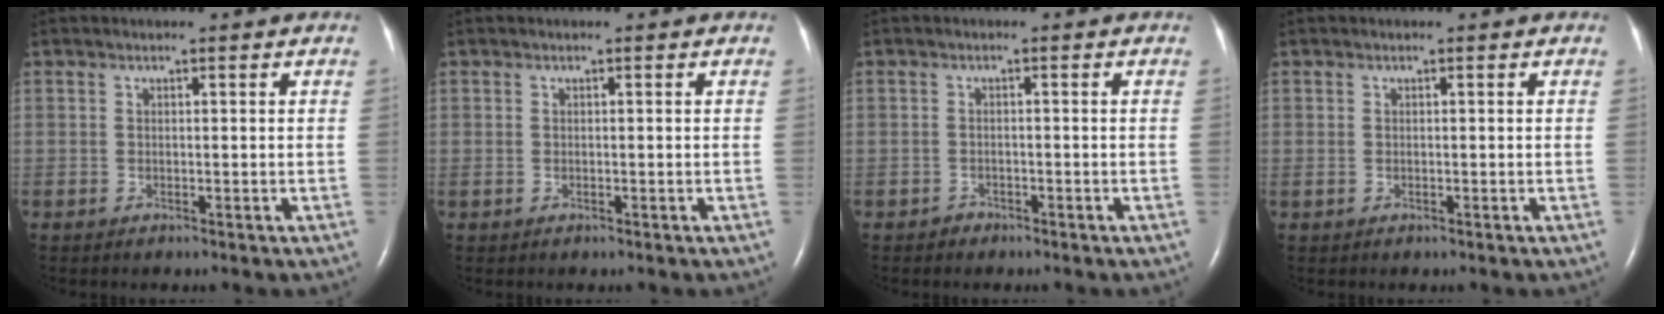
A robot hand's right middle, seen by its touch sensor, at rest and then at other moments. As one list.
[{"total": 0.0}, {"total": 1.1, "force": [-0.9, 0.7, -0.1], "torque": [0.001, 0.003, -0.018]}, {"total": 0.0}]